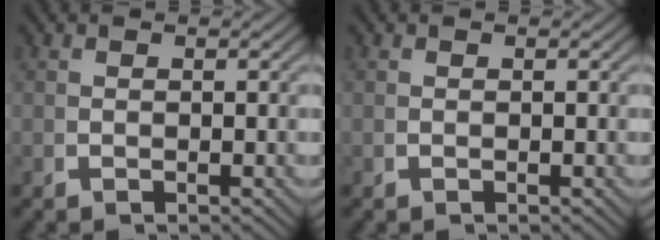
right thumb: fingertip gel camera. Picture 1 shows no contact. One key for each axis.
{"total": 0.0}